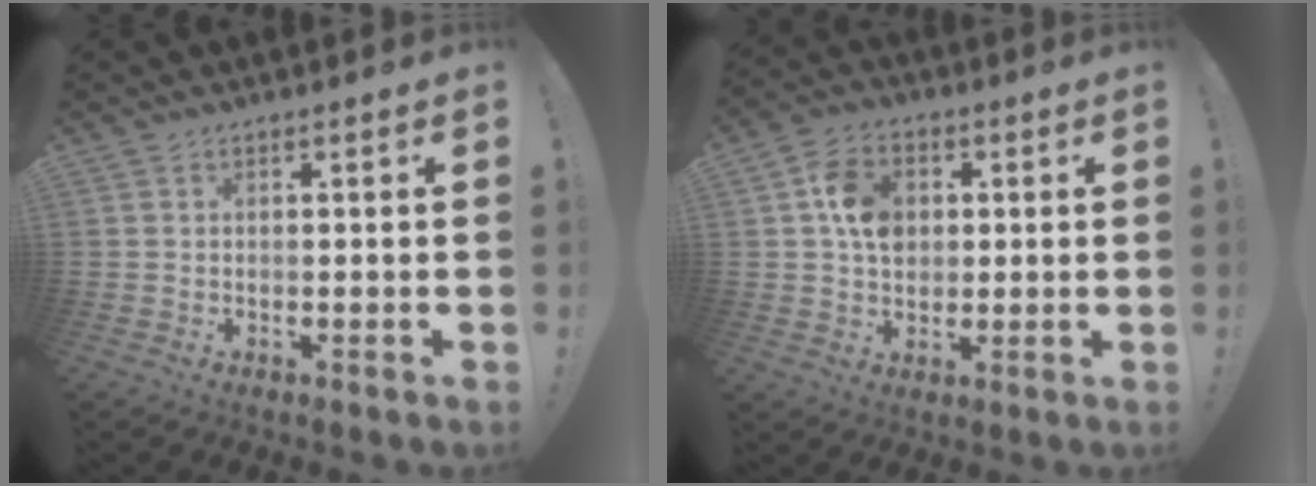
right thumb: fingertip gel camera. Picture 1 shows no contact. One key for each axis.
{"total": 10.1, "fx": 2.0, "fy": 8.0, "fz": 5.8, "tx": -0.099, "ty": 0.011, "tz": 0.040}